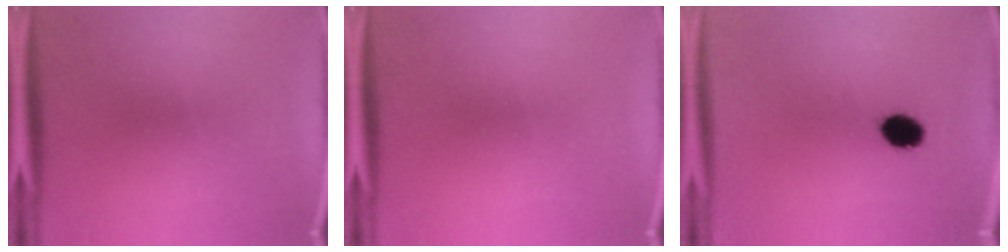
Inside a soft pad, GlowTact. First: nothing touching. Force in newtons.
{"total": 0.0}
{"total": 6.0}